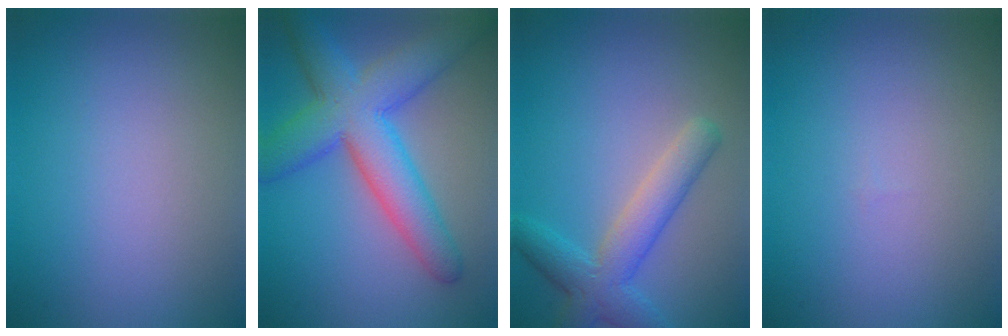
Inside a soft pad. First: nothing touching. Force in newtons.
{"total": 8.2, "press": 8.2, "slide": 0.2}
{"total": 4.6, "press": 4.6, "slide": 0.2}
{"total": 0.0}